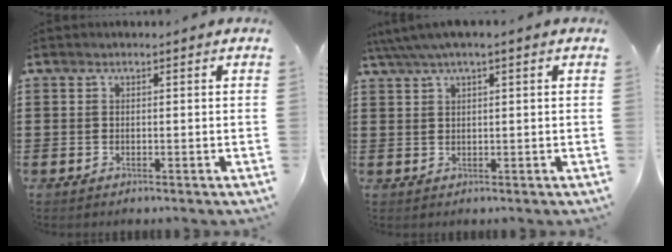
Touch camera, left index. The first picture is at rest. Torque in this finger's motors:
{"motor_torque": [1.82, -0.32, 0.75, 0.21]}